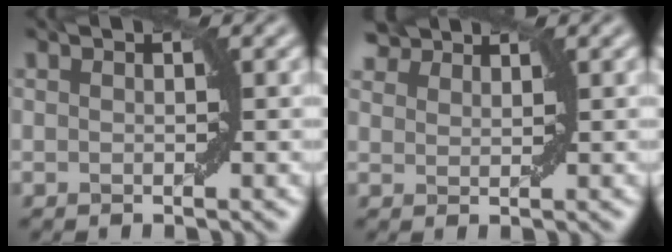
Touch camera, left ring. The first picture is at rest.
{"total": 2.8, "force": [2.6, 0.8, 0.6], "torque": [-0.019, 0.007, 0.052]}